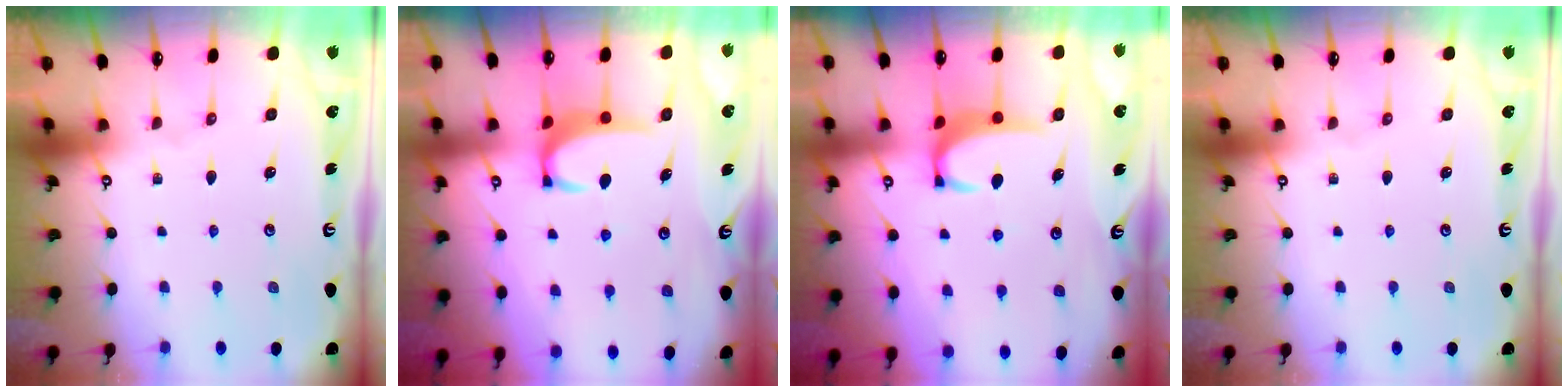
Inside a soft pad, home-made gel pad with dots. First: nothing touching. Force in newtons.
{"total": 3.5, "press": 3.5, "slide": 0.5}
{"total": 3.5, "press": 3.5, "slide": 0.5}
{"total": 0.0}